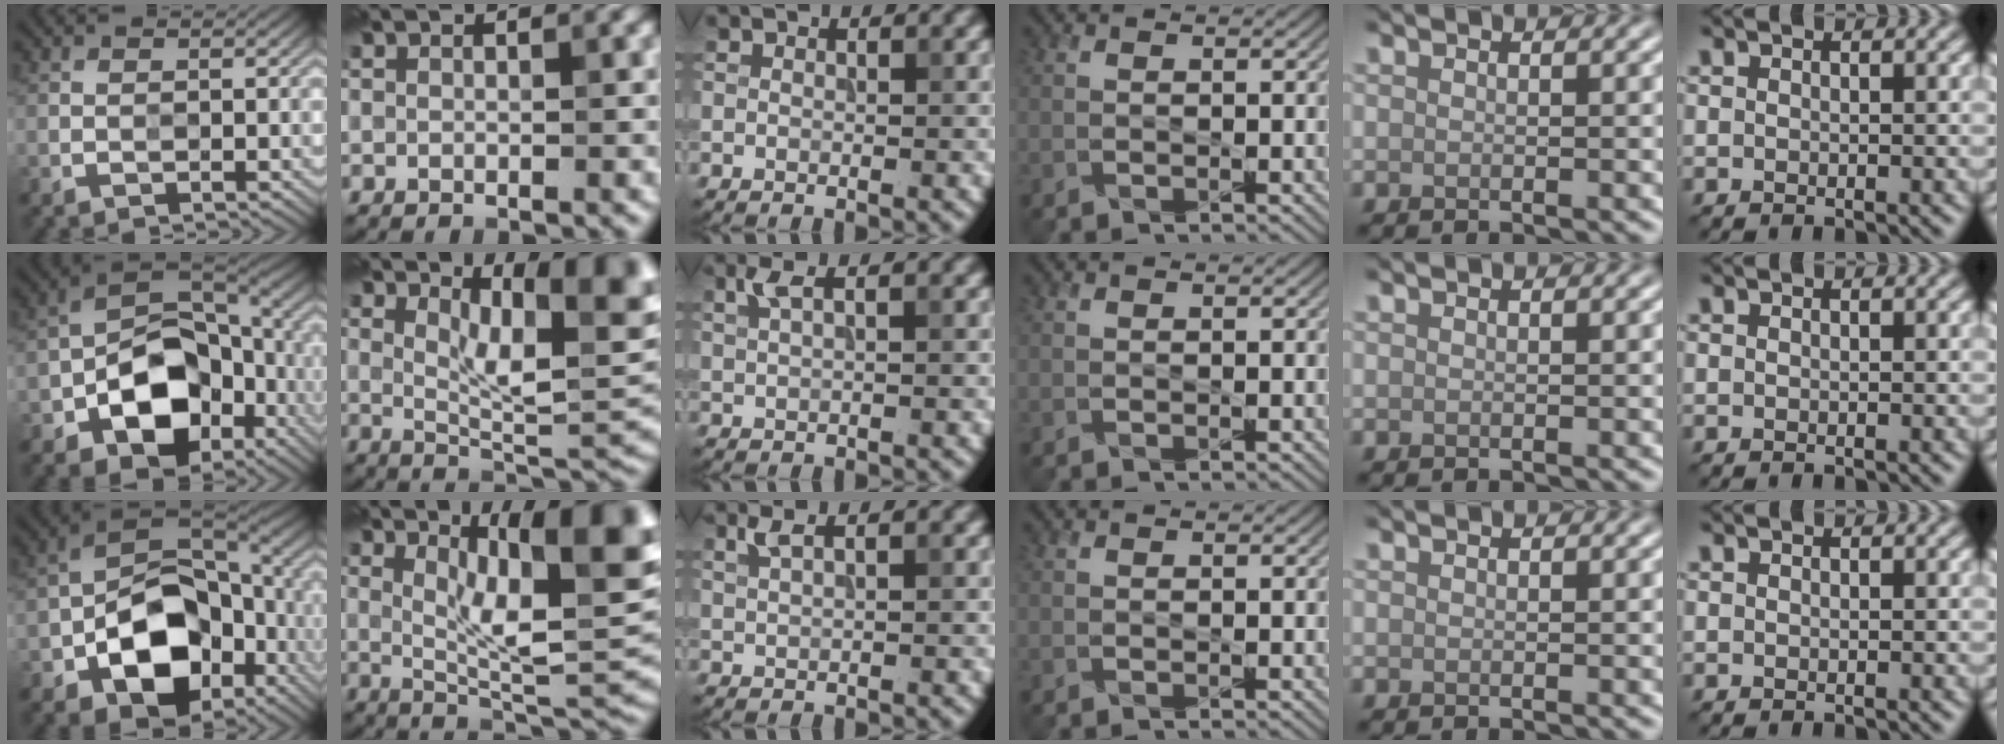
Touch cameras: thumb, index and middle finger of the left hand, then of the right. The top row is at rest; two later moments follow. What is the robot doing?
{"motion": "press", "object": "stopwatch"}